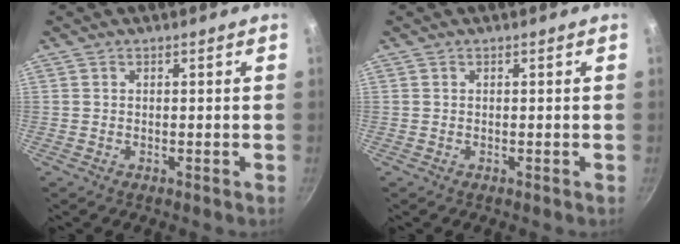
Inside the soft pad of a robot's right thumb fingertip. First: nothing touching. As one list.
[{"total": 0.0}]